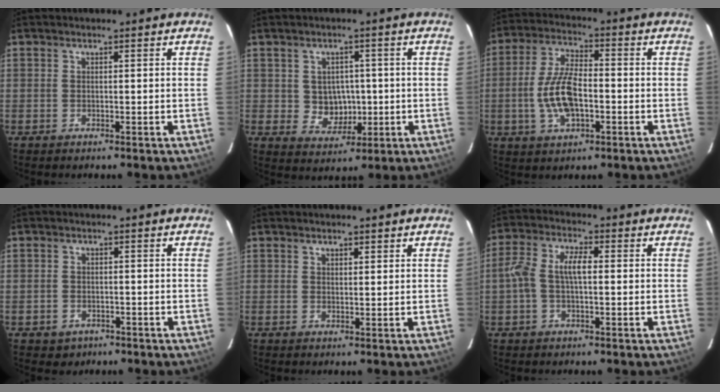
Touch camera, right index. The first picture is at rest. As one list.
[{"total": 5.7, "force": [-0.1, 5.3, 2.2], "torque": [-0.045, 0.009, 0.013]}, {"total": 10.4, "force": [-2.3, 4.6, 9.0], "torque": [-0.186, 0.005, -0.040]}, {"total": 3.2, "force": [-1.6, 2.7, 0.6], "torque": [-0.022, 0.002, -0.017]}, {"total": 1.9, "force": [1.5, 0.8, 0.8], "torque": [-0.008, 0.003, 0.023]}, {"total": 6.5, "force": [-0.1, 2.8, 5.9], "torque": [-0.127, 0.018, -0.004]}]